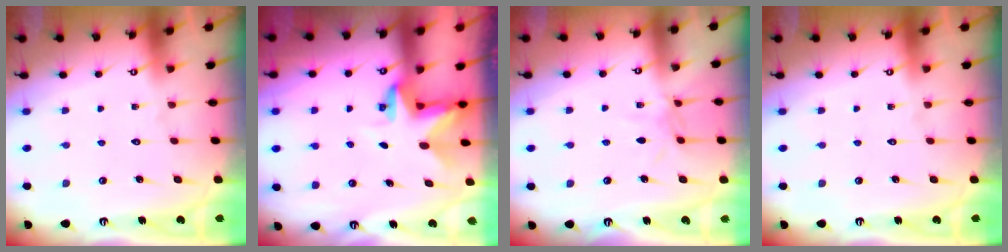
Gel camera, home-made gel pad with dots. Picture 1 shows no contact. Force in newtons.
{"total": 2.9, "press": 2.9, "slide": 0.2}
{"total": 5.0, "press": 5.0, "slide": 0.1}
{"total": 0.0}